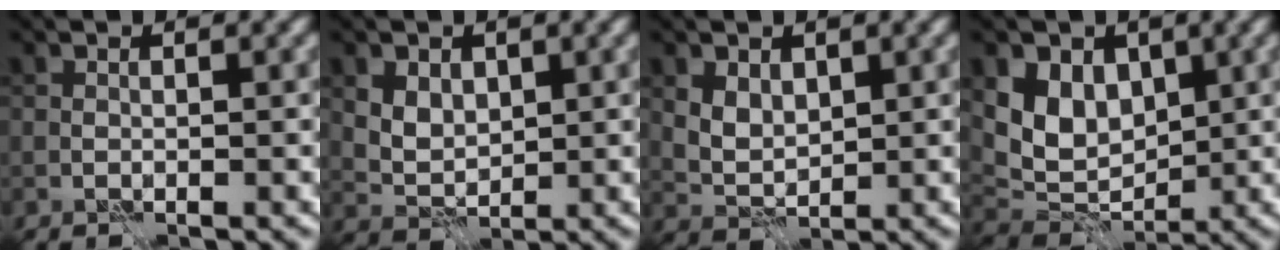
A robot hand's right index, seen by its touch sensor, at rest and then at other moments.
{"total": 3.5, "force": [1.3, 2.5, 2.1], "torque": [-0.041, -0.002, 0.026]}
{"total": 2.8, "force": [1.0, 1.9, 1.7], "torque": [-0.037, -0.006, 0.023]}
{"total": 5.7, "force": [1.9, 4.2, 3.4], "torque": [-0.061, -0.010, 0.031]}